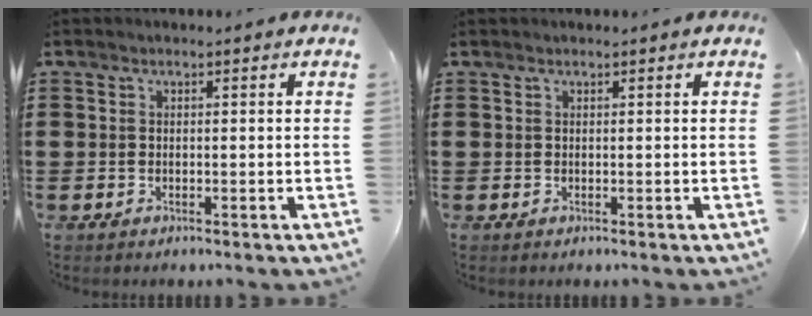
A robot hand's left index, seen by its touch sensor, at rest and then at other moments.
{"total": 0.0}